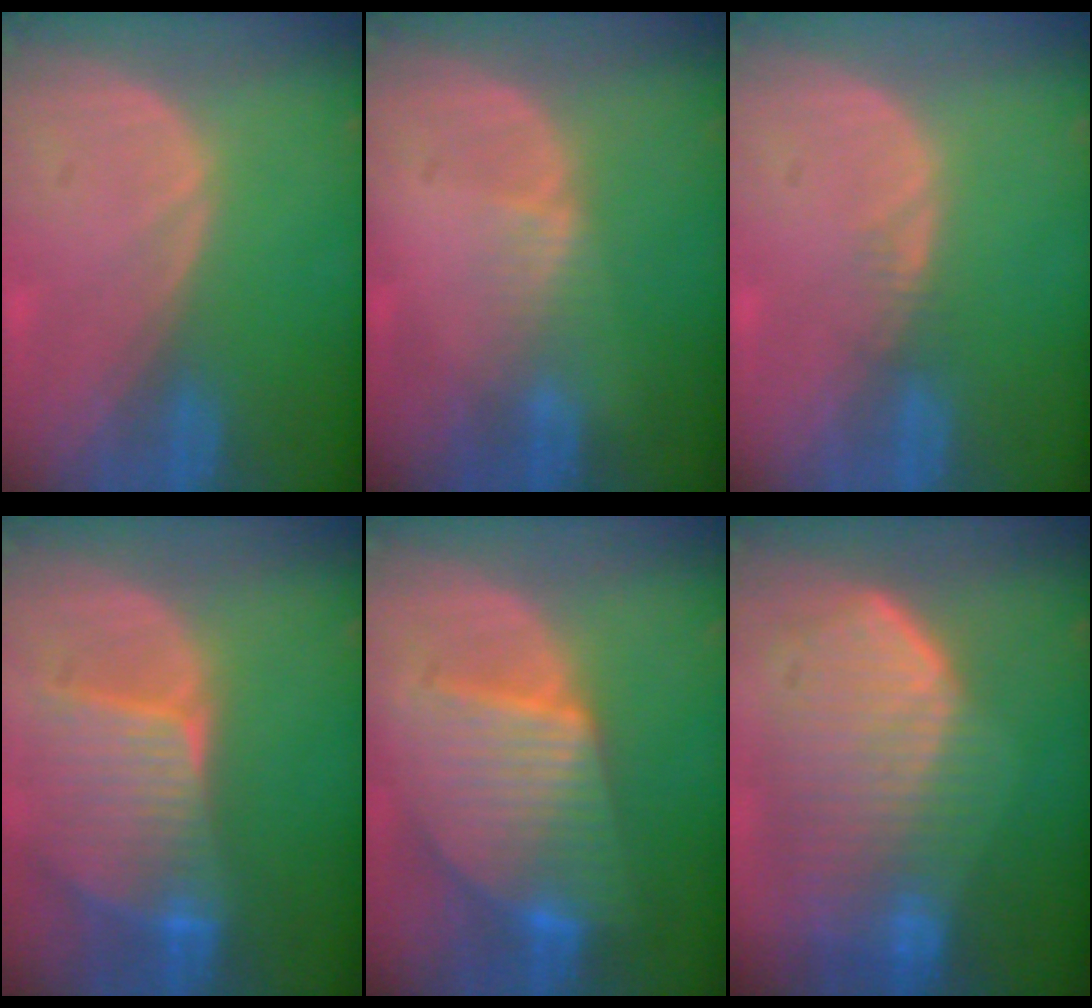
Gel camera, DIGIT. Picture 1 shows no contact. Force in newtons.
{"total": 1.6, "press": 1.6, "slide": 0.3}
{"total": 1.3, "press": 1.2, "slide": 0.2}
{"total": 9.3, "press": 8.2, "slide": 4.4}
{"total": 10.1, "press": 10.1, "slide": 0.7}
{"total": 10.8, "press": 9.5, "slide": 5.2}